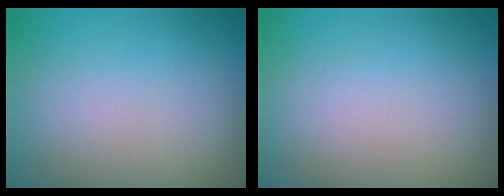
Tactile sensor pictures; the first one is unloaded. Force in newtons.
{"total": 0.0}